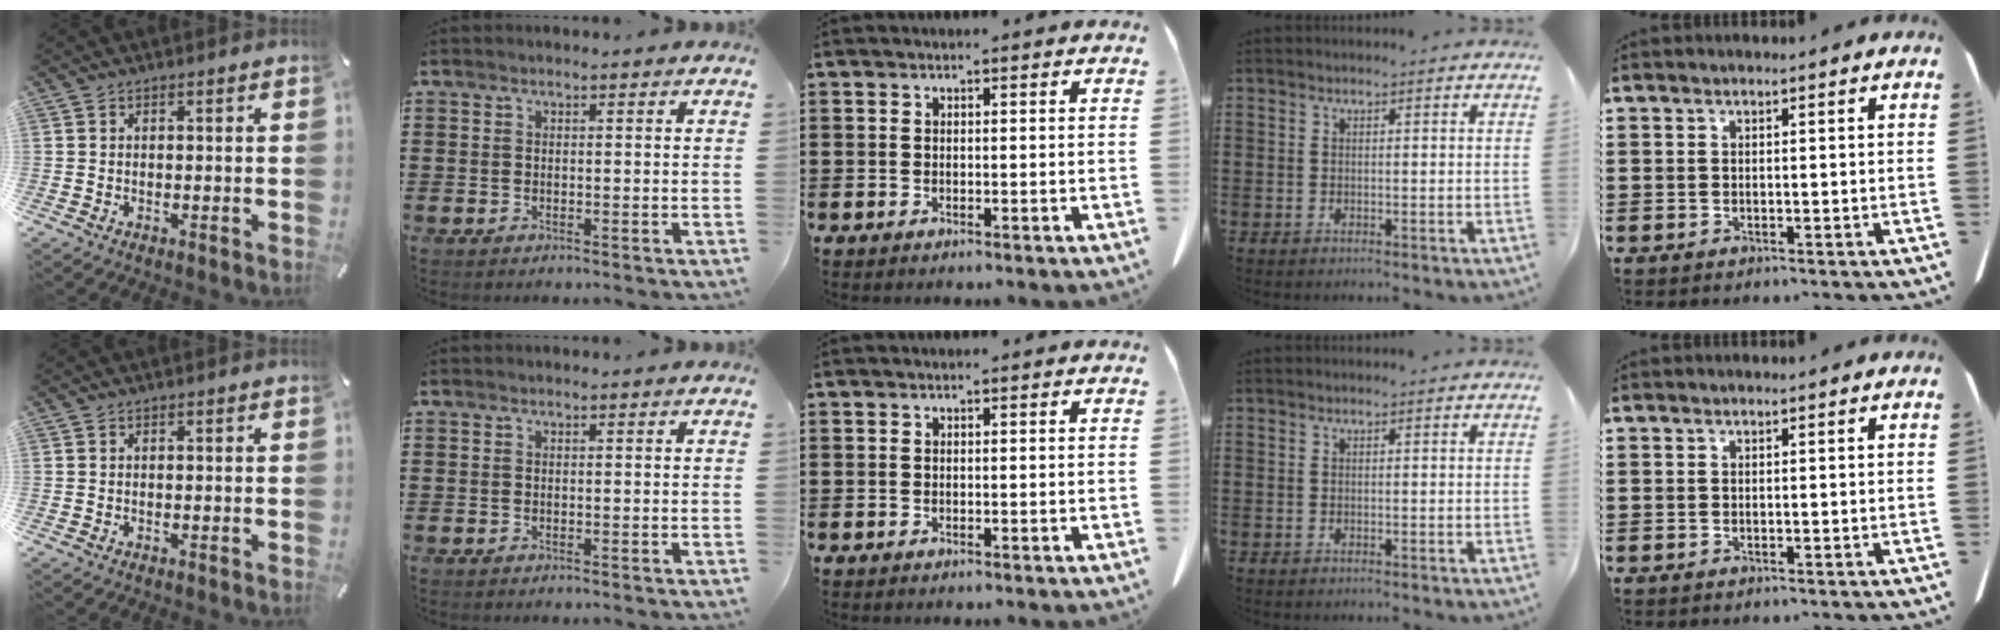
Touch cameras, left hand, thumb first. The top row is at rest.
{}